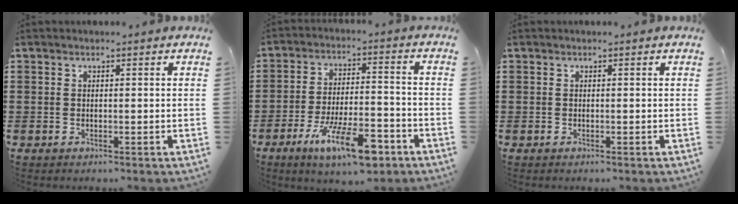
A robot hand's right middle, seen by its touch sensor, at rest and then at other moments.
{"total": 11.6, "force": [-7.2, 3.2, 8.5], "torque": [-0.158, 0.012, -0.133]}
{"total": 0.0}